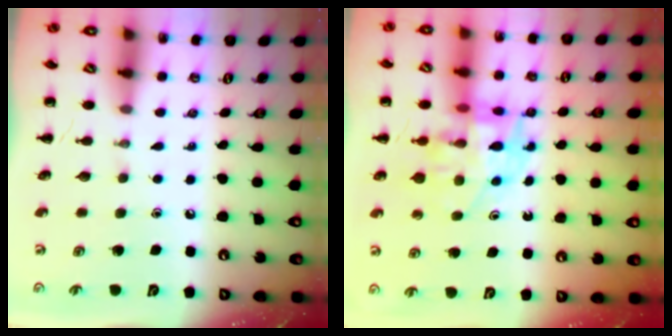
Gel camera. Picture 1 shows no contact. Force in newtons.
{"total": 12.5, "press": 11.9, "slide": 3.7}